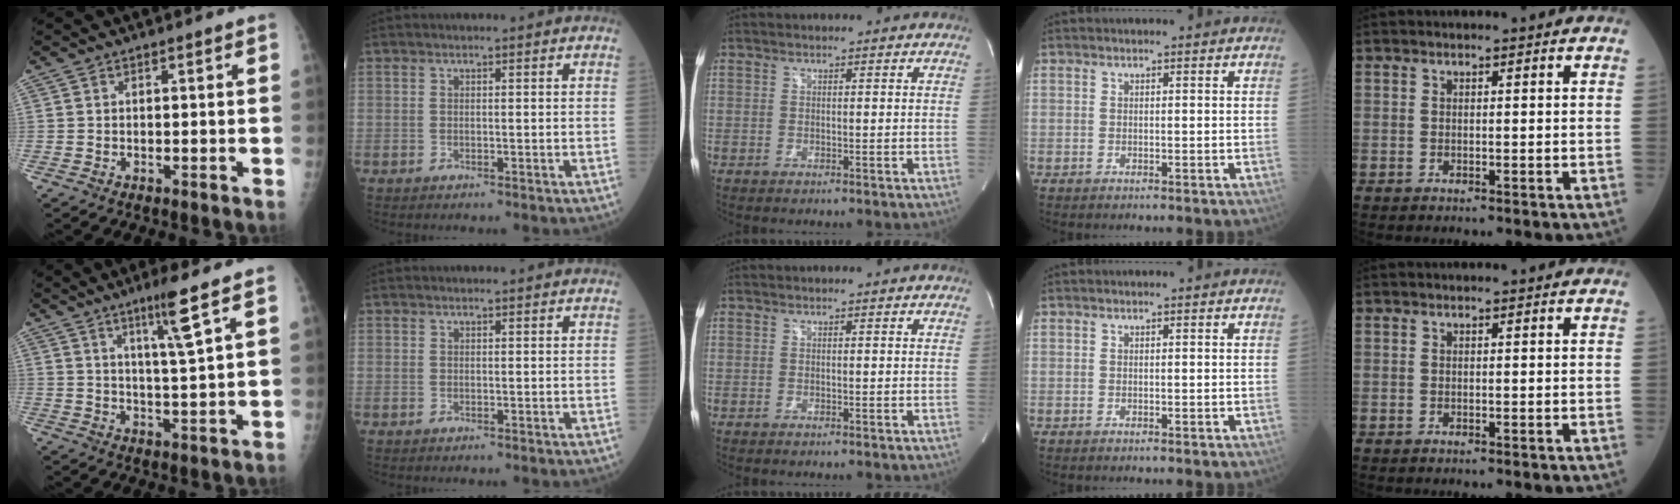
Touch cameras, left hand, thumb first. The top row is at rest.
{"thumb": {"total": 7.4, "force": [4.2, -0.7, 6.0], "torque": [-0.107, -0.030, 0.078]}, "index": {"total": 1.2, "force": [1.2, 0.0, 0.0], "torque": [-0.008, 0.006, 0.017]}}